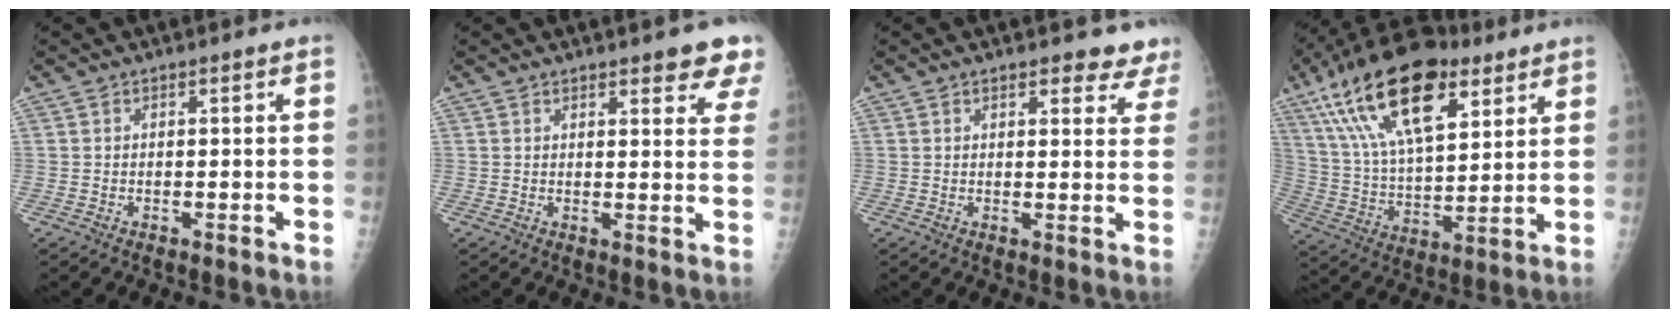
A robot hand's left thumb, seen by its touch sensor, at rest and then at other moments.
{"total": 7.8, "force": [6.2, 2.2, 4.3], "torque": [-0.018, -0.027, 0.061]}
{"total": 6.4, "force": [5.5, 2.5, 1.9], "torque": [0.019, -0.025, 0.049]}
{"total": 24.2, "force": [12.5, 10.9, 17.7], "torque": [-0.304, -0.023, 0.224]}